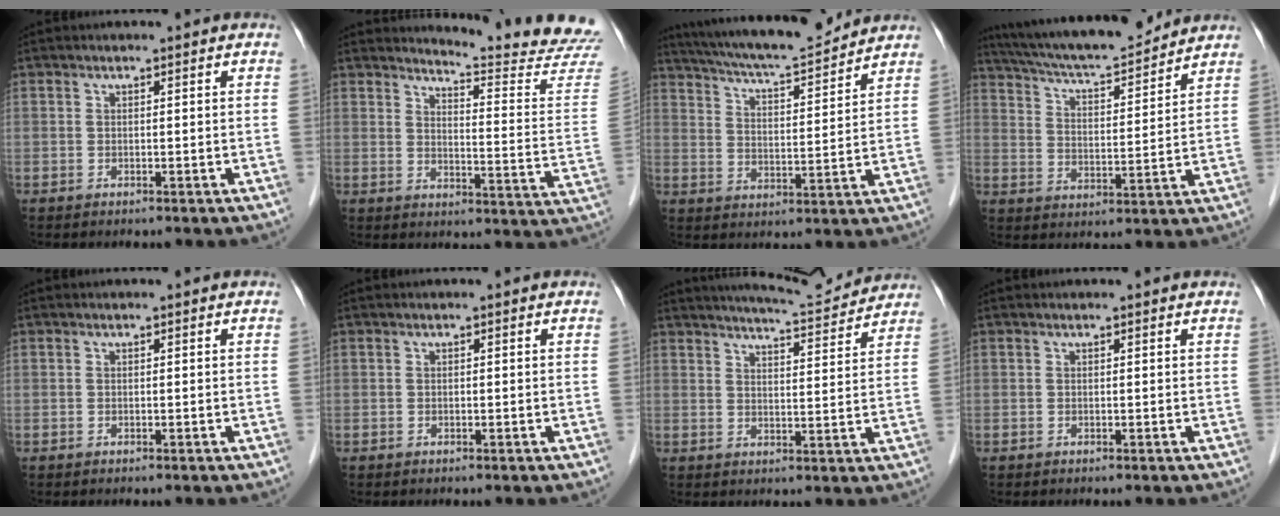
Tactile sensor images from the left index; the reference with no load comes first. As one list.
[{"total": 16.0, "force": [15.8, -1.5, 2.1], "torque": [-0.025, -0.144, 0.168]}, {"total": 15.2, "force": [13.9, 1.2, 6.0], "torque": [-0.108, 0.006, 0.218]}, {"total": 16.6, "force": [15.1, 1.8, 6.6], "torque": [-0.117, 0.015, 0.242]}, {"total": 0.0}, {"total": 0.0}, {"total": 9.7, "force": [9.4, 0.3, 2.4], "torque": [-0.042, 0.004, 0.127]}, {"total": 0.5, "force": [0.5, 0.0, 0.1], "torque": [-0.003, 0.002, 0.004]}]